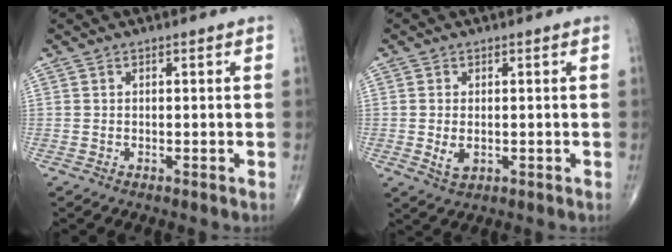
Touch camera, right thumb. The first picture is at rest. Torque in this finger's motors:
{"motor_torque": [-0.35, 0.13, 0.25, 0.42, 0.12]}